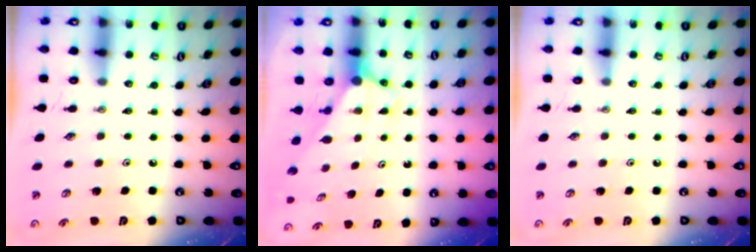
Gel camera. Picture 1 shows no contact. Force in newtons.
{"total": 2.9, "press": 2.9, "slide": 0.0}
{"total": 0.0}